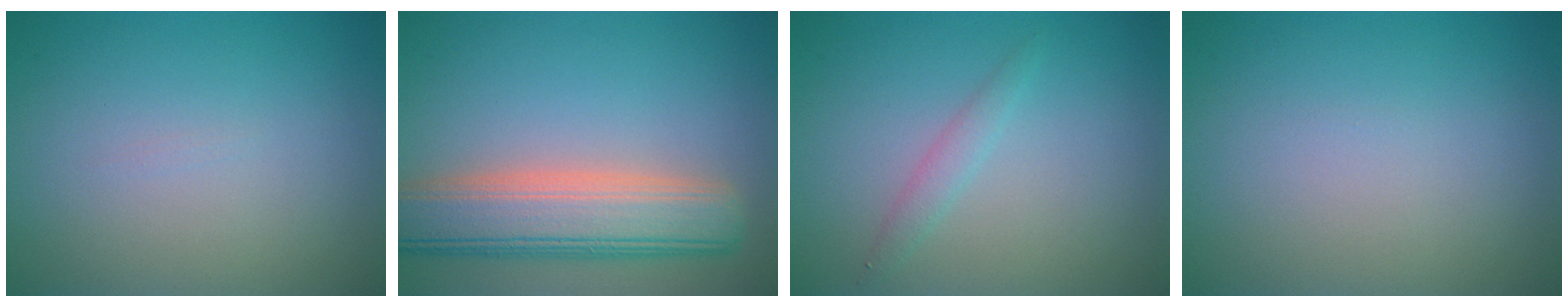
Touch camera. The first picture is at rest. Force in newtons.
{"total": 8.0, "press": 7.9, "slide": 0.8}
{"total": 1.2, "press": 1.2, "slide": 0.1}
{"total": 0.0}